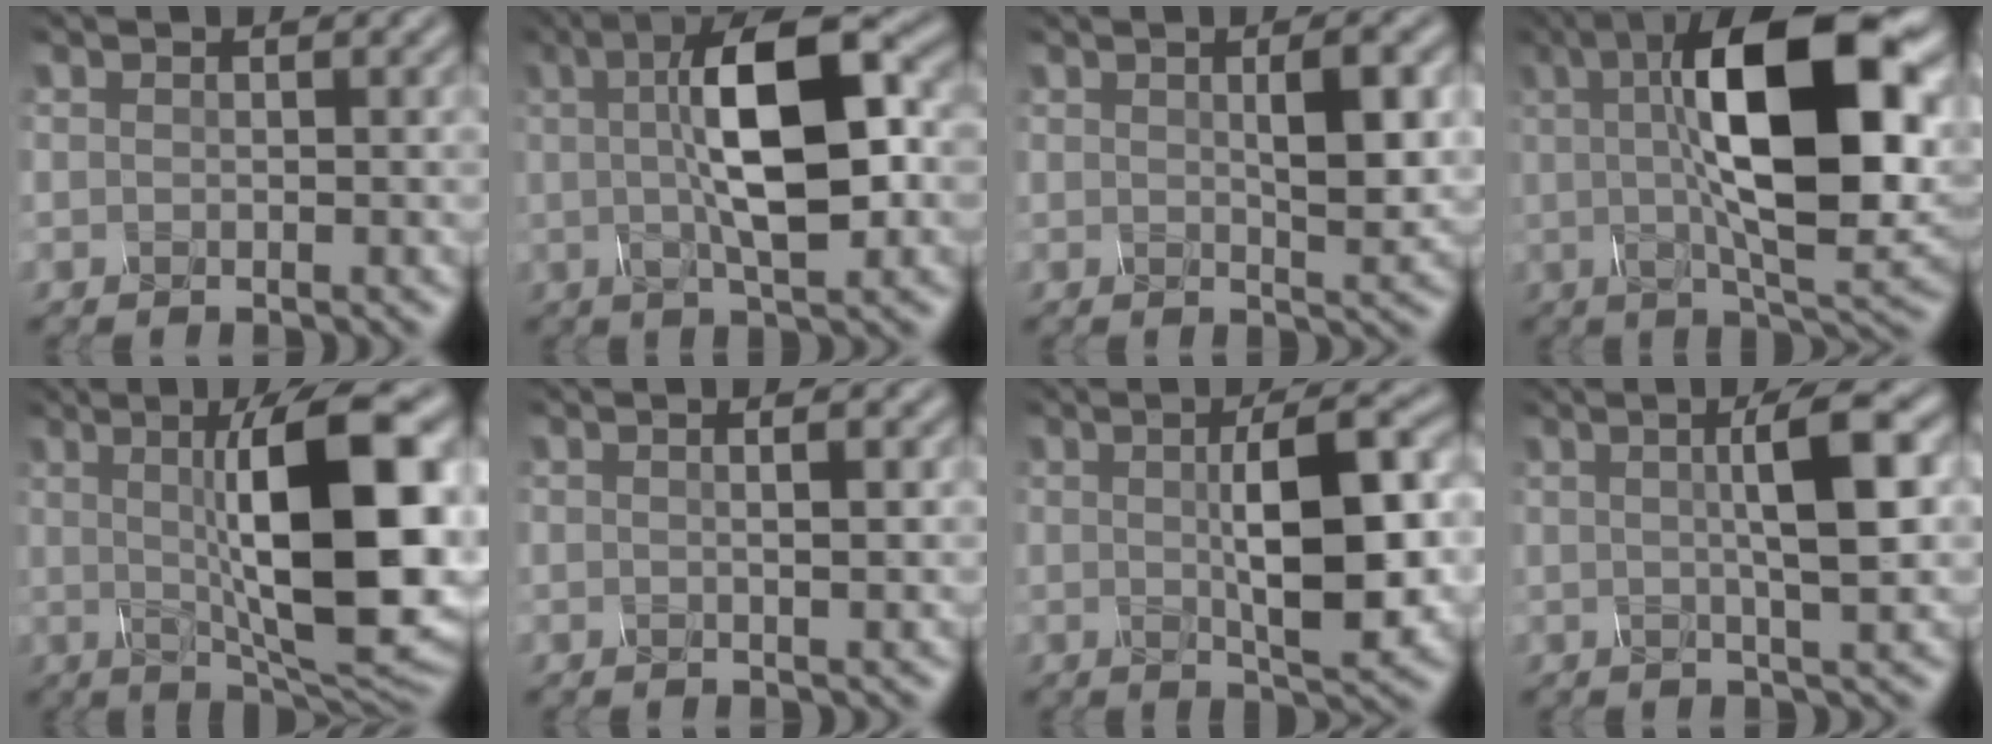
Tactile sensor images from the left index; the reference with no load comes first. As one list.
[{"total": 10.3, "force": [1.4, 3.2, 9.7], "torque": [-0.150, 0.015, 0.015]}, {"total": 4.0, "force": [1.0, 1.1, 3.7], "torque": [-0.061, 0.002, 0.017]}, {"total": 15.1, "force": [2.9, 5.0, 13.9], "torque": [-0.213, 0.009, 0.040]}, {"total": 13.5, "force": [1.1, 3.4, 13.0], "torque": [-0.177, 0.003, 0.016]}, {"total": 2.1, "force": [0.5, 0.6, 1.9], "torque": [-0.017, 0.002, -0.002]}, {"total": 8.1, "force": [0.6, 2.2, 7.7], "torque": [-0.117, 0.006, 0.006]}, {"total": 6.4, "force": [1.3, 1.3, 6.1], "torque": [-0.082, 0.012, 0.014]}]